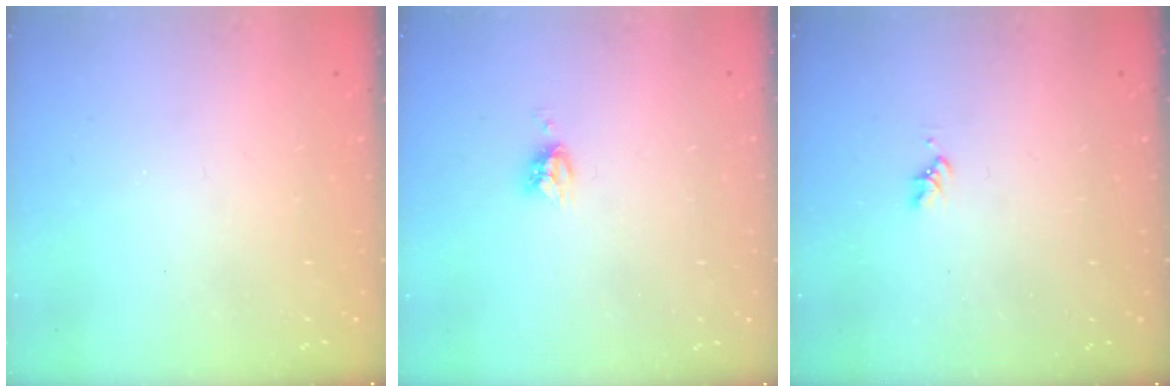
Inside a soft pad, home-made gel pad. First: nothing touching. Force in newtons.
{"total": 4.7, "press": 4.6, "slide": 0.4}
{"total": 1.6, "press": 1.6, "slide": 0.3}